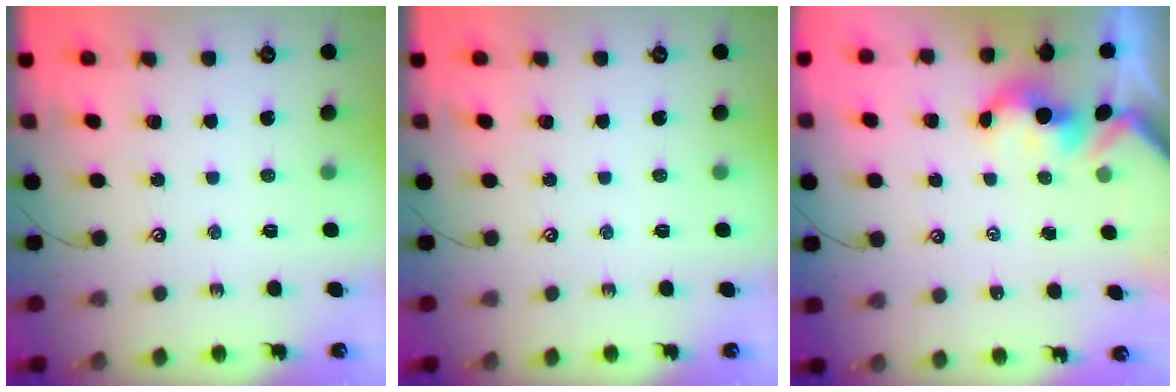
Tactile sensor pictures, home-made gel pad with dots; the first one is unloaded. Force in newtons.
{"total": 0.0}
{"total": 1.6, "press": 1.6, "slide": 0.2}